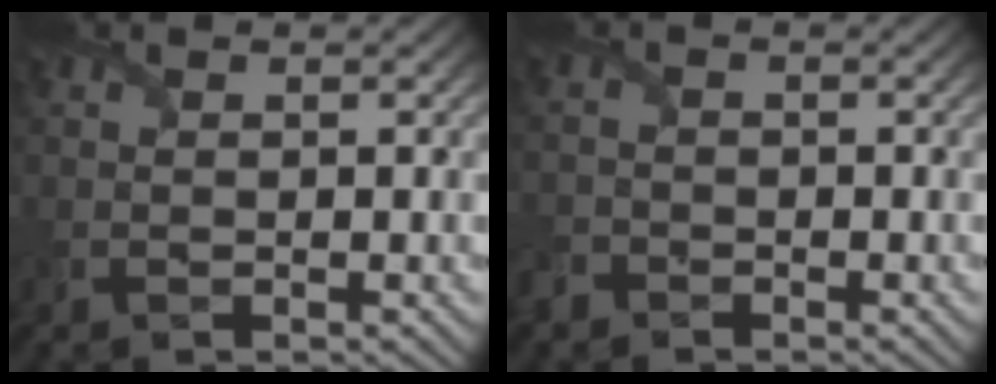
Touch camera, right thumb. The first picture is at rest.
{"total": 2.0, "force": [-1.6, 1.2, 0.5], "torque": [-0.014, -0.003, -0.044]}